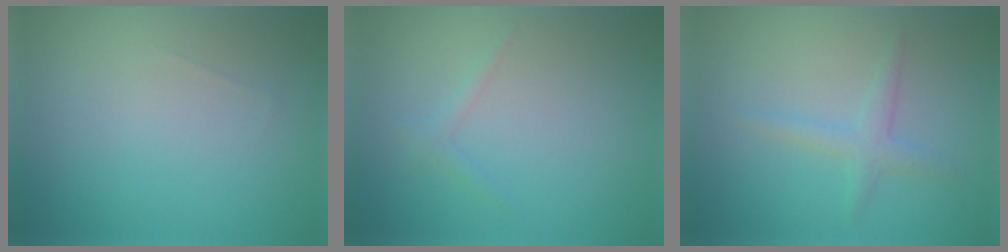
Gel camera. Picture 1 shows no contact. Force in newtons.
{"total": 0.9, "press": 0.9, "slide": 0.0}
{"total": 1.8, "press": 1.8, "slide": 0.1}